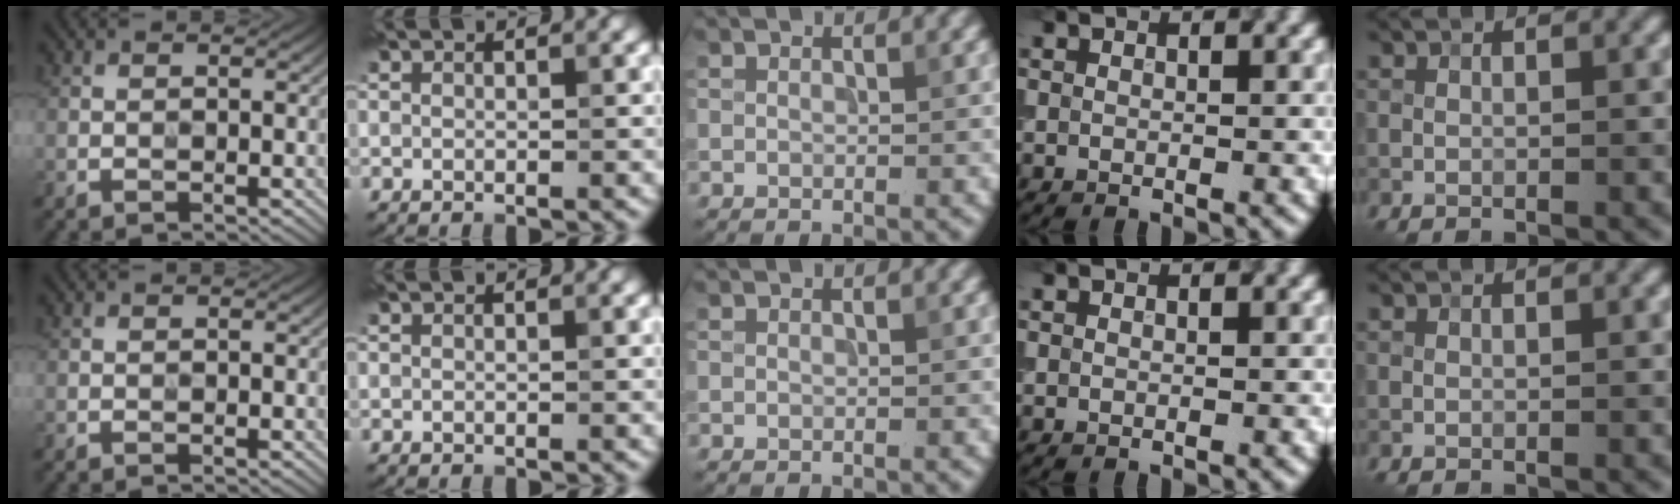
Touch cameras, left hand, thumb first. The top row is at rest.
{}